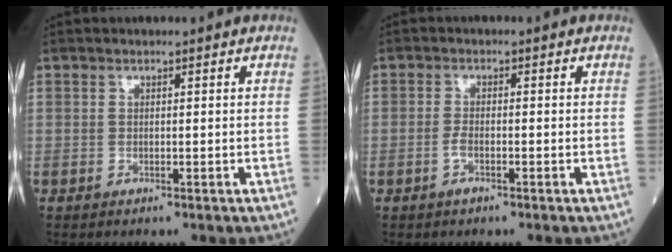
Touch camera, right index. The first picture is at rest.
{"total": 1.8, "force": [-0.9, 0.5, 1.4], "torque": [-0.033, 0.000, -0.020]}